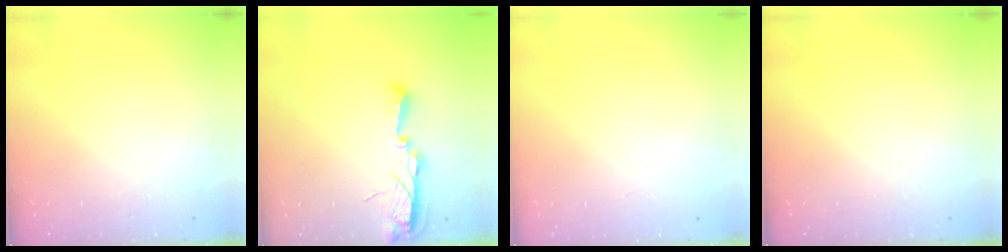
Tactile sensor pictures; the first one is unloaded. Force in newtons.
{"total": 9.3, "press": 8.3, "slide": 4.1}
{"total": 0.9, "press": 0.9, "slide": 0.0}
{"total": 0.0}